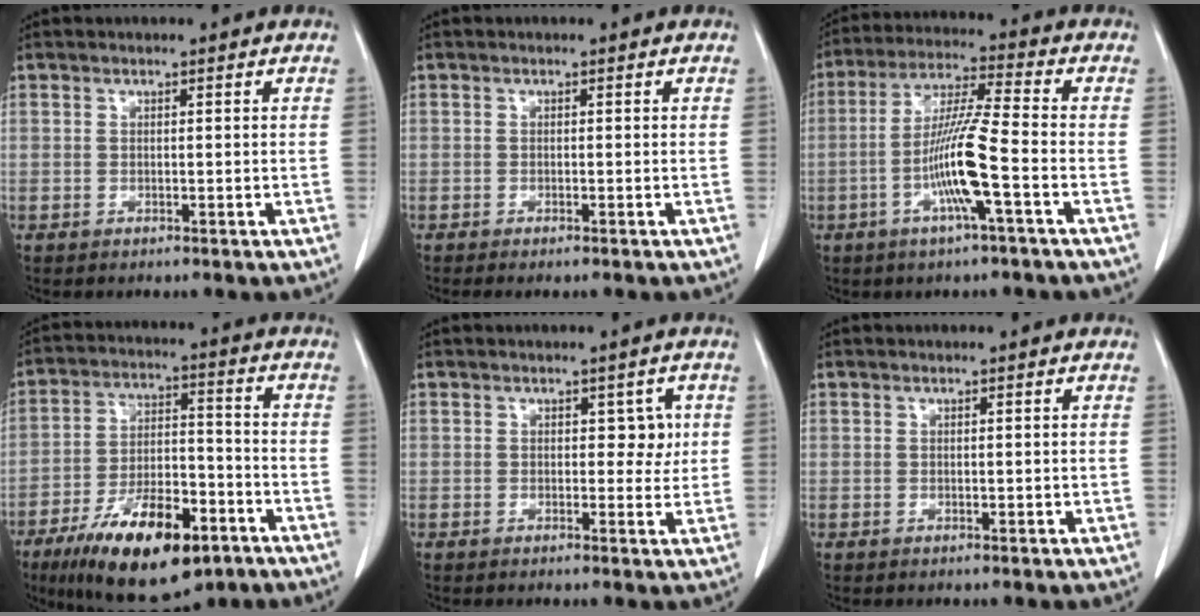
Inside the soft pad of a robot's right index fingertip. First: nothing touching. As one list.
[{"total": 1.2, "force": [-1.0, 0.0, 0.7], "torque": [-0.010, -0.003, -0.013]}, {"total": 10.7, "force": [-3.3, -0.3, 10.2], "torque": [-0.201, -0.002, -0.067]}, {"total": 17.5, "force": [-10.1, 6.5, 12.7], "torque": [-0.221, -0.007, -0.164]}, {"total": 2.8, "force": [0.6, 1.8, 2.0], "torque": [-0.014, 0.005, 0.007]}, {"total": 0.7, "force": [0.0, 0.5, 0.5], "torque": [-0.007, -0.001, 0.003]}]